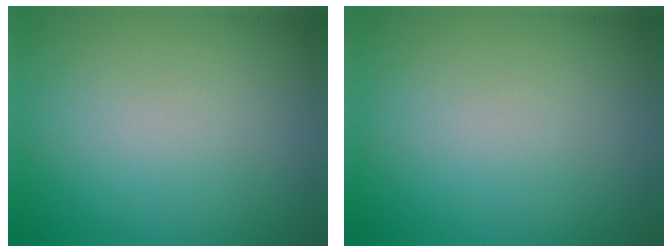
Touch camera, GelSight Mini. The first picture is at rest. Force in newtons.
{"total": 0.0}